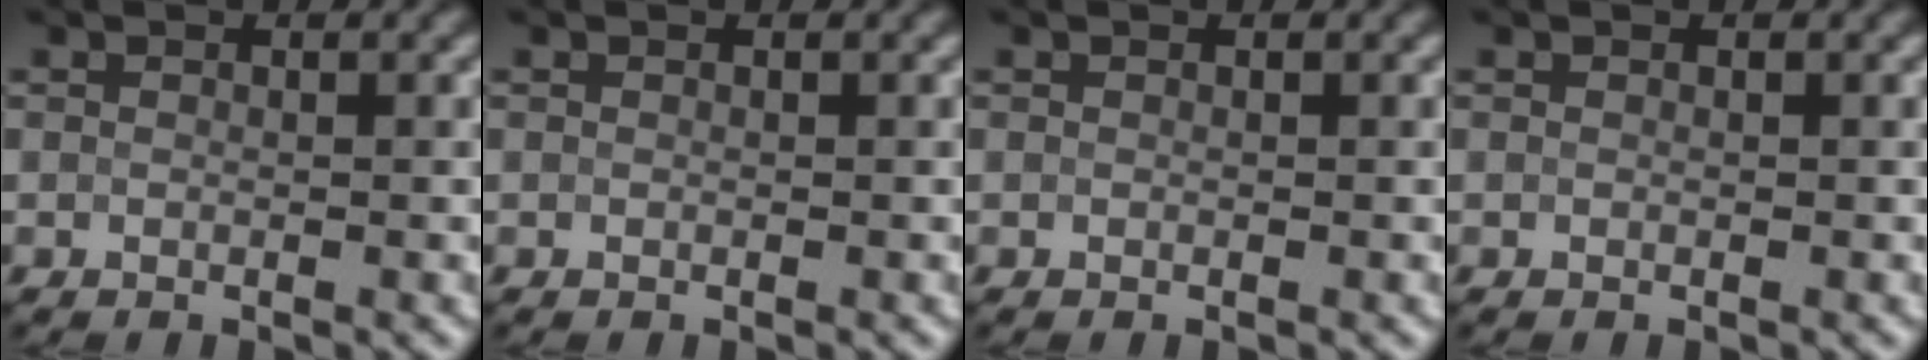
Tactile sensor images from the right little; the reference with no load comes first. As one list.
[{"total": 0.0}, {"total": 0.0}, {"total": 0.0}]